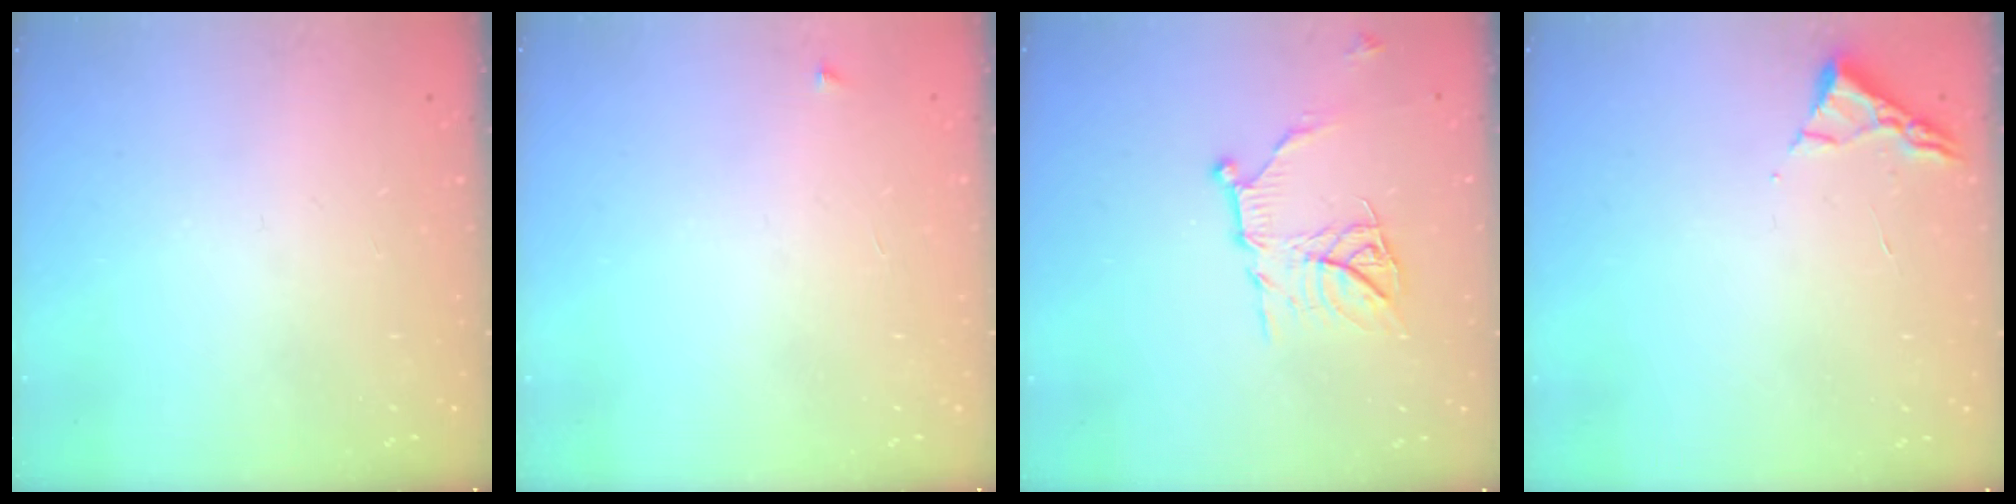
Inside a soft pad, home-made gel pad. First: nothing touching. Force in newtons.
{"total": 2.5, "press": 2.4, "slide": 0.4}
{"total": 11.9, "press": 11.9, "slide": 0.1}
{"total": 3.0, "press": 2.9, "slide": 0.4}